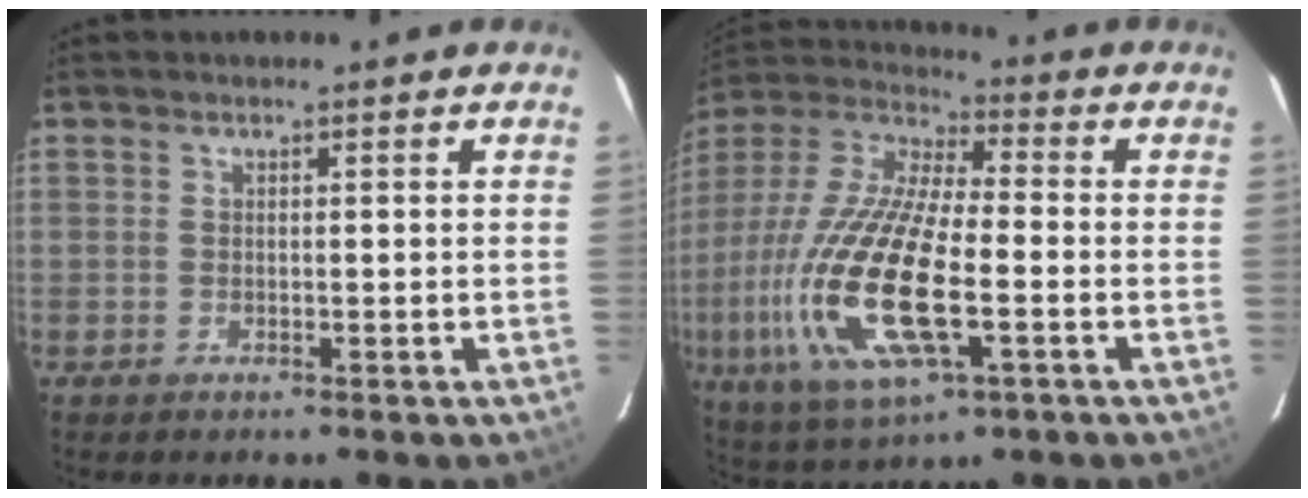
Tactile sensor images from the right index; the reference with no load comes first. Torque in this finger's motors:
{"motor_torque": [2.14, 0.00, 1.05, 0.21]}